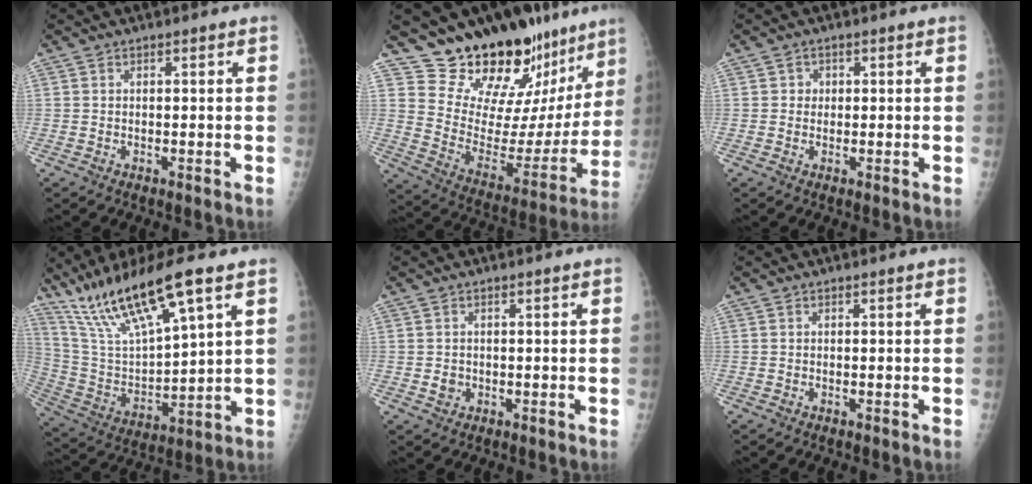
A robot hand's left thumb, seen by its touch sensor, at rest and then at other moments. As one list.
[{"total": 24.6, "force": [19.8, 10.5, 10.2], "torque": [-0.104, -0.125, 0.291]}, {"total": 1.7, "force": [0.2, 1.7, 0.4], "torque": [0.006, 0.004, 0.000]}, {"total": 18.6, "force": [12.1, 3.6, 13.7], "torque": [-0.253, -0.039, 0.241]}, {"total": 1.7, "force": [-0.2, 1.6, 0.6], "torque": [-0.003, 0.003, 0.001]}, {"total": 0.0}]